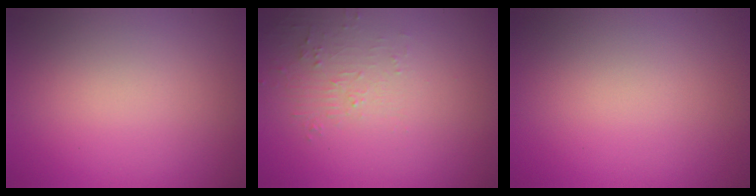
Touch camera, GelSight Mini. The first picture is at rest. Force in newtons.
{"total": 1.6, "press": 0.4, "slide": 1.6}
{"total": 0.0}